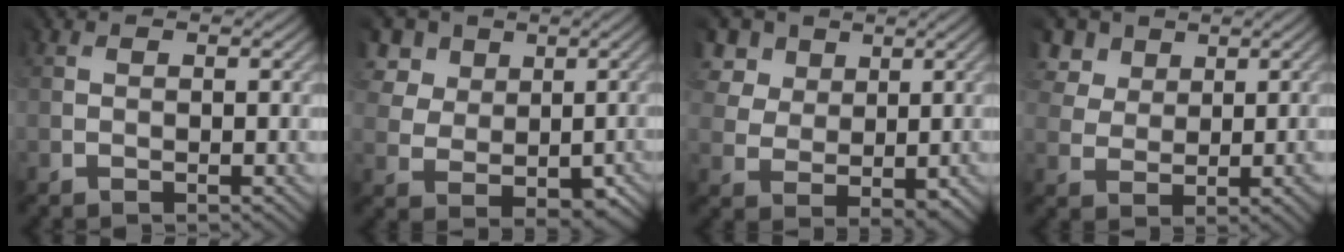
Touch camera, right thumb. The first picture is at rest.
{"total": 6.6, "force": [3.4, 5.5, 1.6], "torque": [-0.083, 0.010, 0.076]}
{"total": 6.1, "force": [3.7, 4.6, 1.4], "torque": [-0.079, 0.009, 0.073]}
{"total": 4.7, "force": [3.3, 3.3, 0.5], "torque": [-0.043, 0.008, 0.066]}